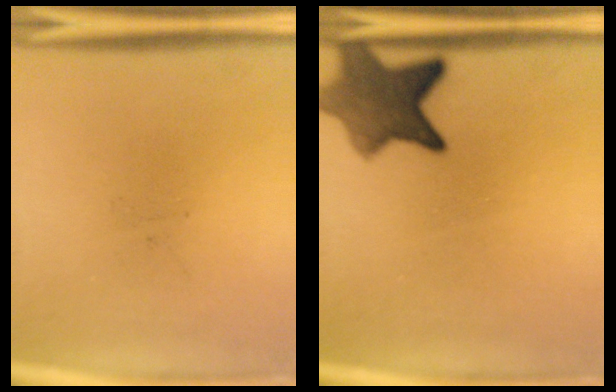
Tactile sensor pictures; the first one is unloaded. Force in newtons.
{"total": 8.5}